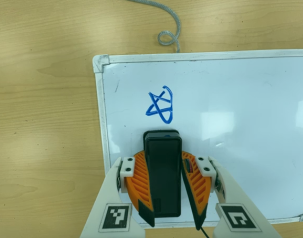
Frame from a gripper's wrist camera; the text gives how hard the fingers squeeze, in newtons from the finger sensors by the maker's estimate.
{"total": 11.5, "left": 10.9, "right": 12.1}